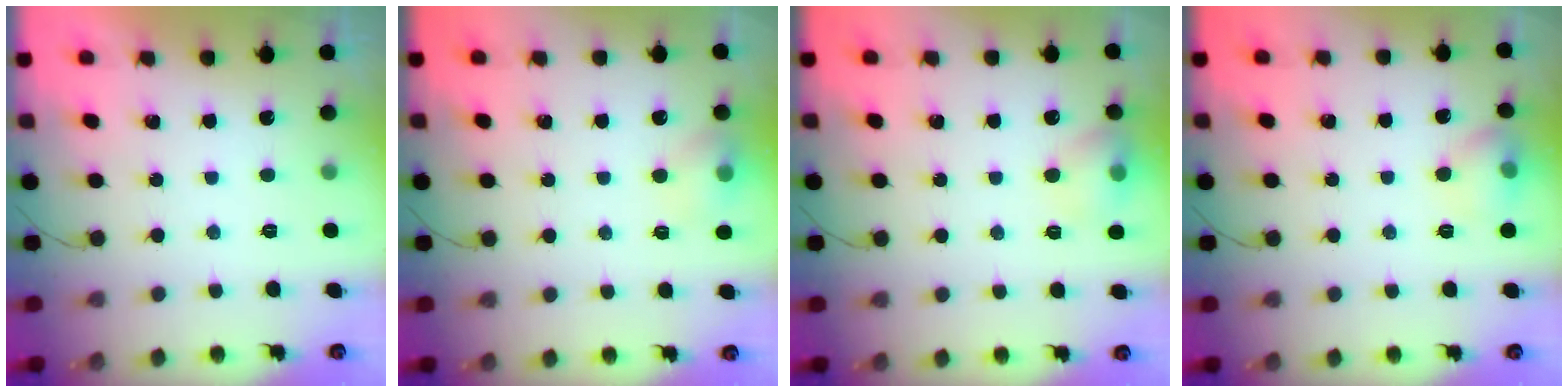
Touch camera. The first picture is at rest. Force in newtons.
{"total": 7.9, "press": 7.7, "slide": 1.5}
{"total": 8.1, "press": 8.0, "slide": 1.5}
{"total": 7.4, "press": 7.2, "slide": 1.9}